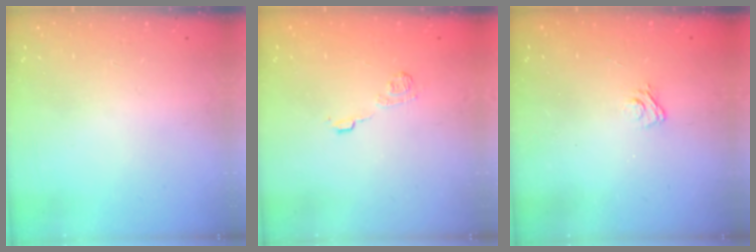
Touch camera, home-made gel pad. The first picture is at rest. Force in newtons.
{"total": 8.7, "press": 8.6, "slide": 1.3}
{"total": 2.9, "press": 2.6, "slide": 1.2}